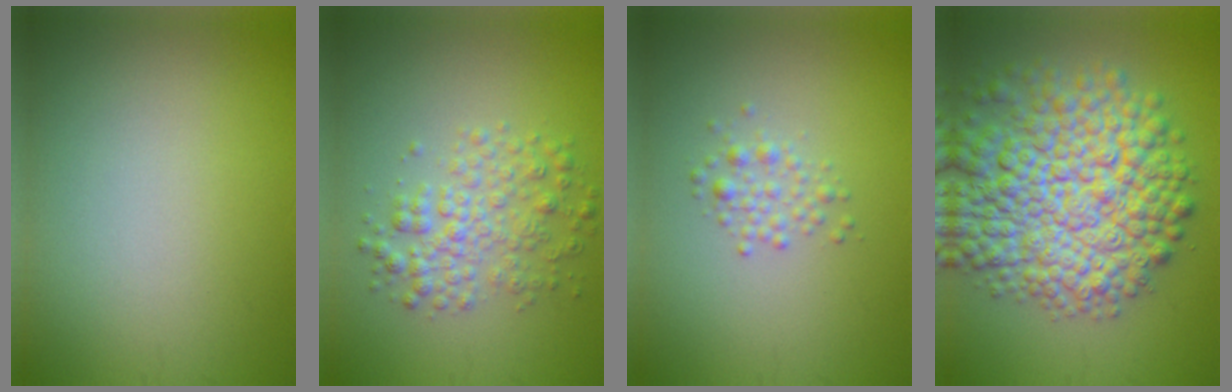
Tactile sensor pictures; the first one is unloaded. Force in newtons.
{"total": 3.6, "press": 3.6, "slide": 0.1}
{"total": 1.6, "press": 1.6, "slide": 0.0}
{"total": 12.4, "press": 12.4, "slide": 0.3}